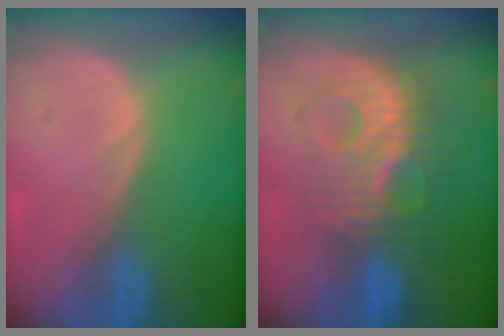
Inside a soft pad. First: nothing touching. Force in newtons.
{"total": 9.3, "press": 9.0, "slide": 2.2}